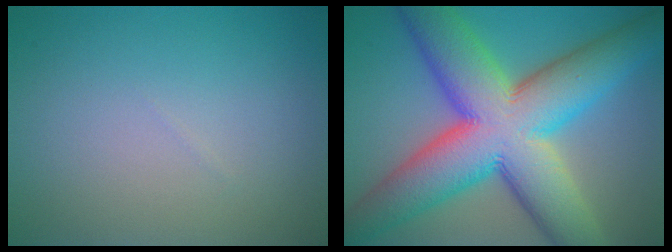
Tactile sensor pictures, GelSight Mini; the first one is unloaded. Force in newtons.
{"total": 15.7, "press": 15.6, "slide": 0.6}